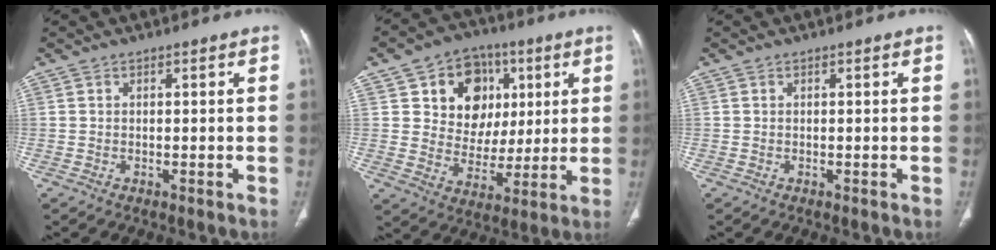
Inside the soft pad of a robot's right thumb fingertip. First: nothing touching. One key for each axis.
{"total": 15.2, "fx": 5.2, "fy": 12.5, "fz": 6.9, "tx": -0.057, "ty": -0.007, "tz": 0.091}
{"total": 0.0}